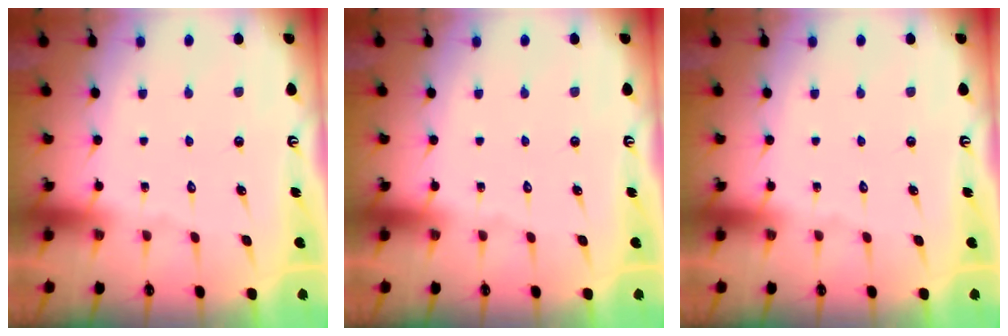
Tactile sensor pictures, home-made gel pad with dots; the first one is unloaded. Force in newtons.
{"total": 0.0}
{"total": 0.0}